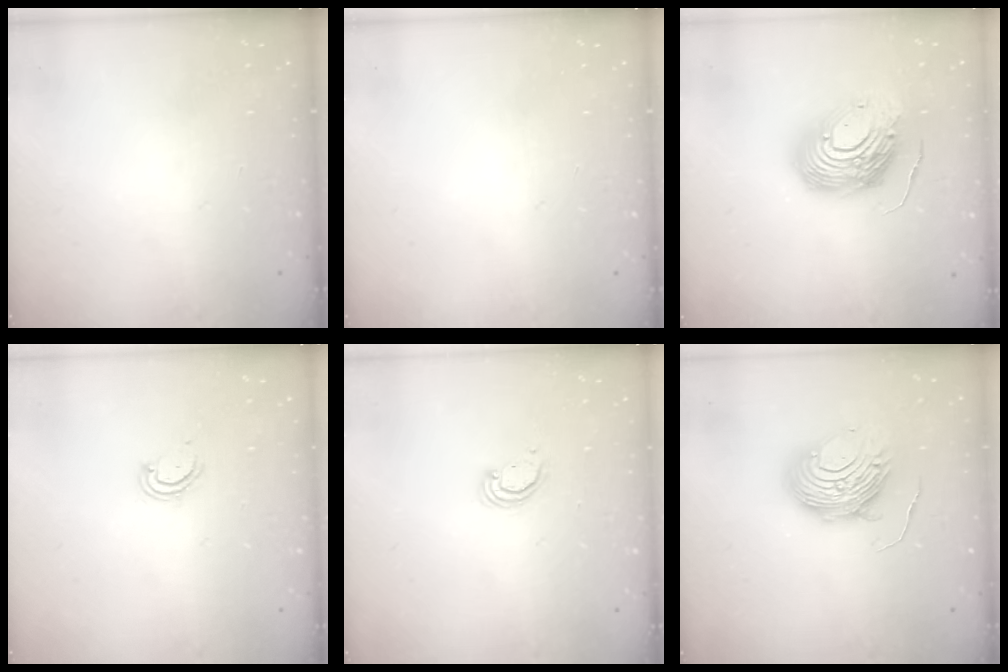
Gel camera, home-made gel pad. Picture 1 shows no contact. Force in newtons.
{"total": 0.0}
{"total": 17.1, "press": 16.9, "slide": 2.7}
{"total": 3.9, "press": 3.9, "slide": 0.4}
{"total": 2.0, "press": 2.0, "slide": 0.2}
{"total": 11.6, "press": 11.5, "slide": 1.2}